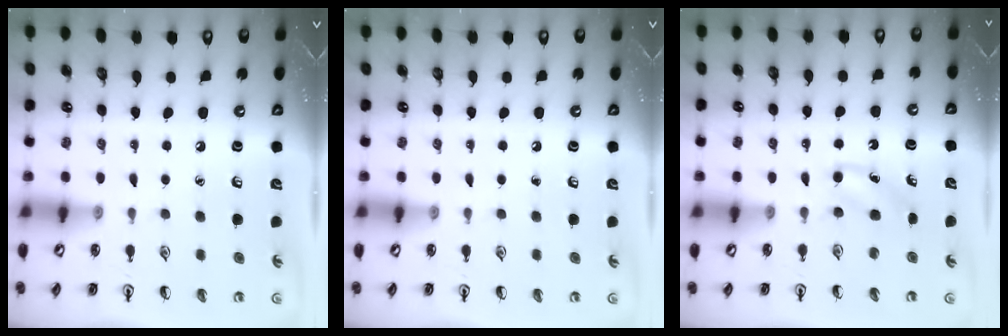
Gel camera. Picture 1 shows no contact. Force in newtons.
{"total": 0.0}
{"total": 3.6, "press": 3.4, "slide": 1.2}